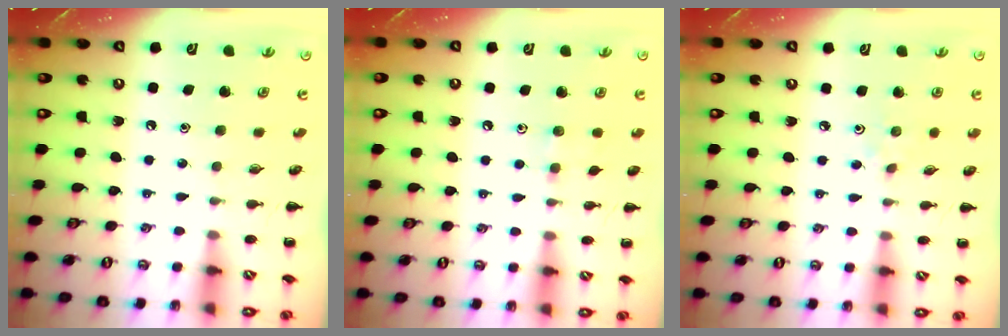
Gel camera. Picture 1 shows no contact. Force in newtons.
{"total": 5.9, "press": 5.6, "slide": 1.9}
{"total": 1.9, "press": 1.8, "slide": 0.7}